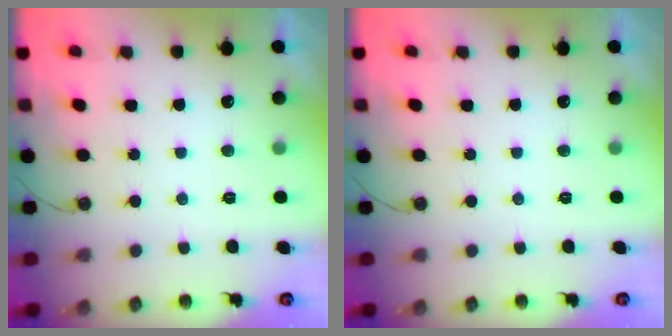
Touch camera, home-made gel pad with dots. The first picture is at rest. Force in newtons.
{"total": 0.0}